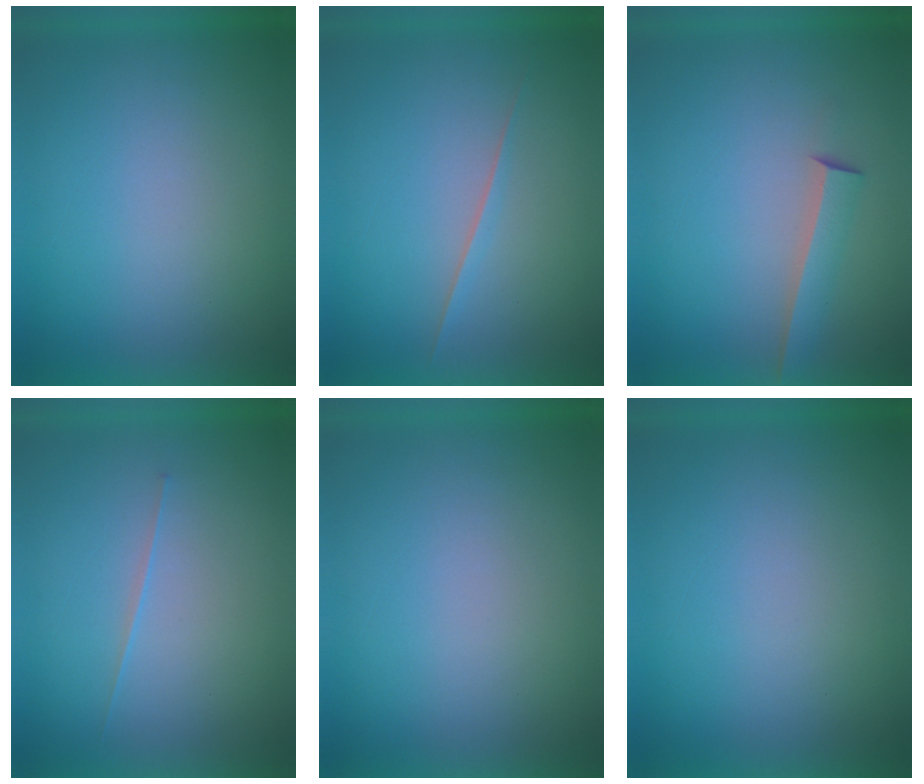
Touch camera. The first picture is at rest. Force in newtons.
{"total": 1.6}
{"total": 2.7}
{"total": 1.3}
{"total": 0.0}
{"total": 0.0}